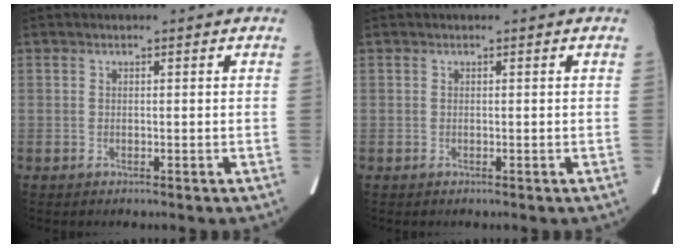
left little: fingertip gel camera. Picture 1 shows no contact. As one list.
[{"total": 0.0}]